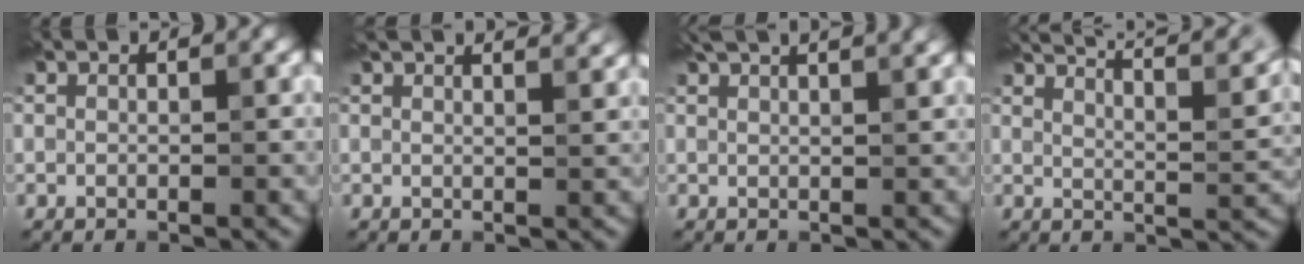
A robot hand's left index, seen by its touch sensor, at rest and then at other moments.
{"total": 4.6, "force": [3.7, 1.5, 2.3], "torque": [-0.009, 0.030, 0.021]}
{"total": 5.9, "force": [4.2, 2.1, 3.6], "torque": [-0.023, 0.040, 0.023]}
{"total": 12.2, "force": [9.4, 3.1, 7.1], "torque": [-0.078, 0.038, 0.090]}